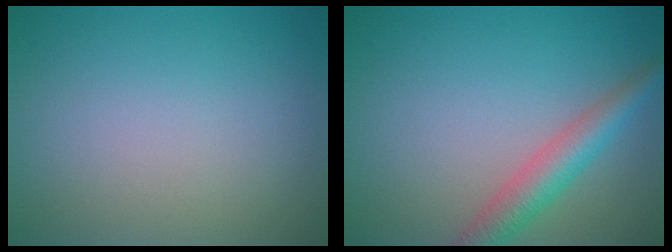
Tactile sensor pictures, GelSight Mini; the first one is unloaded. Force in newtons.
{"total": 4.0, "press": 4.0, "slide": 0.1}